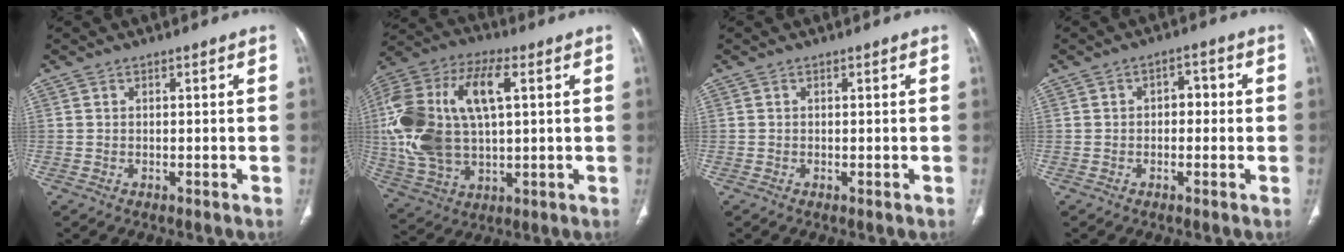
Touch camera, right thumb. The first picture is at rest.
{"total": 23.1, "force": [3.7, 12.0, 19.3], "torque": [-0.417, 0.013, 0.066]}
{"total": 0.0}
{"total": 3.5, "force": [0.0, 2.4, 2.5], "torque": [-0.016, 0.014, -0.008]}